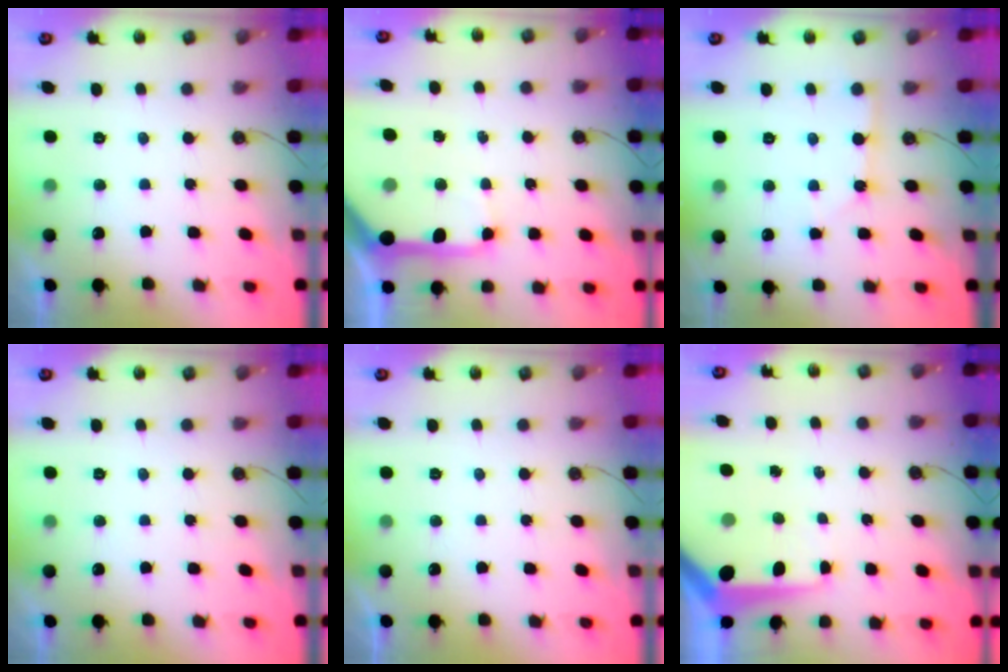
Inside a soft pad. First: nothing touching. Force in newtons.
{"total": 16.4, "press": 16.3, "slide": 1.9}
{"total": 2.0, "press": 2.0, "slide": 0.2}
{"total": 0.0}
{"total": 0.0}
{"total": 10.1, "press": 10.0, "slide": 1.0}